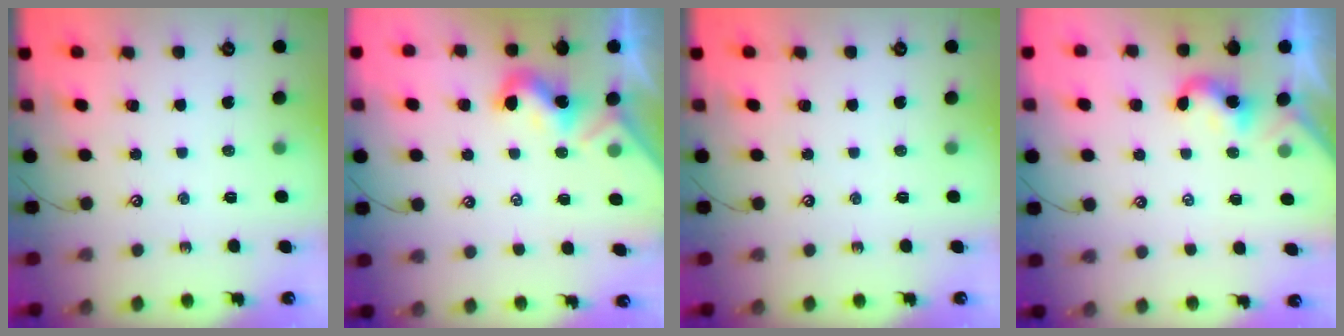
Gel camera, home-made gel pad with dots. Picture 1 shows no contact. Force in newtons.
{"total": 1.8, "press": 1.8, "slide": 0.5}
{"total": 0.0}
{"total": 2.4, "press": 2.4, "slide": 0.2}